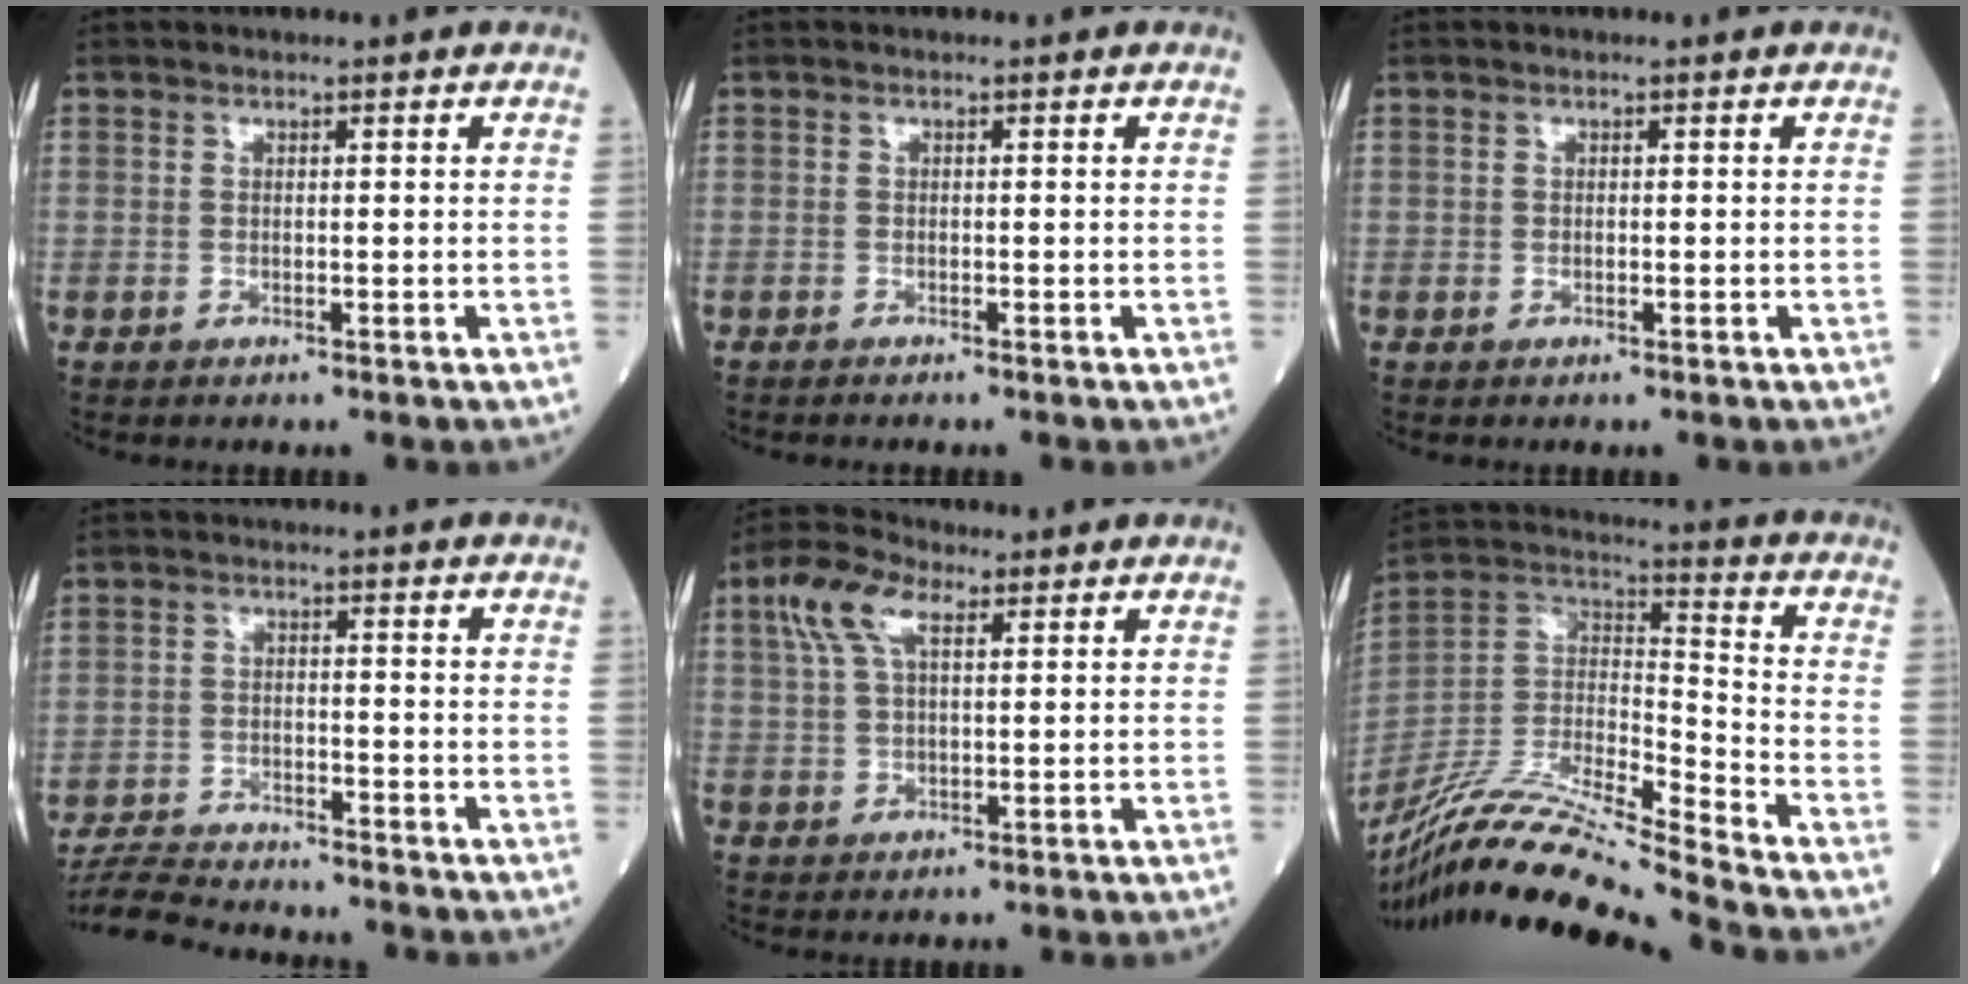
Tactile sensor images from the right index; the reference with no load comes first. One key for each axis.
{"total": 0.8, "fx": -0.7, "fy": -0.1, "fz": 0.4, "tx": -0.008, "ty": 0.000, "tz": -0.008}
{"total": 0.0}
{"total": 8.9, "fx": -8.7, "fy": 0.3, "fz": 2.0, "tx": -0.036, "ty": -0.008, "tz": -0.149}
{"total": 7.0, "fx": 3.2, "fy": 2.8, "fz": 5.5, "tx": -0.127, "ty": 0.024, "tz": 0.064}
{"total": 20.3, "fx": -18.1, "fy": -1.1, "fz": 9.2, "tx": -0.202, "ty": -0.007, "tz": -0.335}